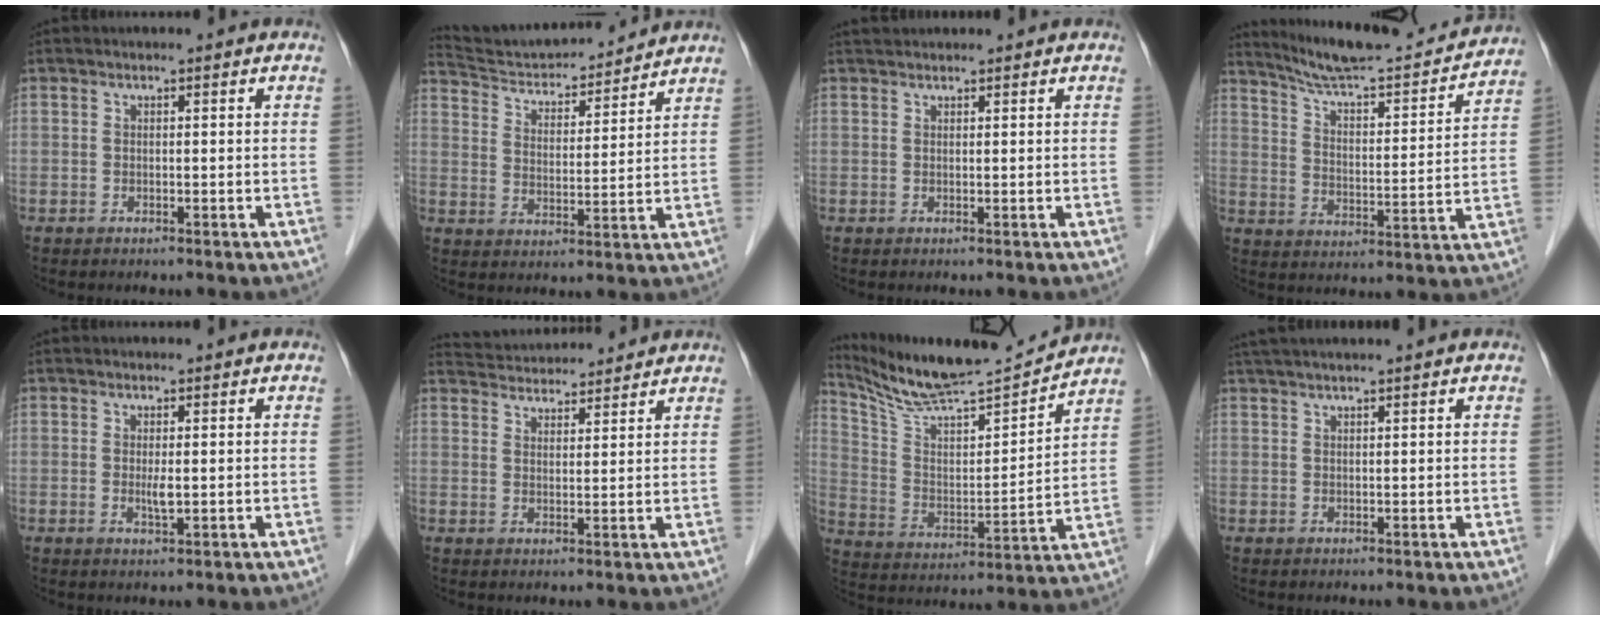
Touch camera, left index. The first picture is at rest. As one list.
[{"total": 13.3, "force": [12.8, 1.6, 3.1], "torque": [-0.055, 0.004, 0.210]}, {"total": 1.1, "force": [1.0, 0.2, 0.2], "torque": [-0.008, 0.015, 0.023]}, {"total": 17.7, "force": [16.5, -0.5, 6.2], "torque": [-0.121, -0.024, 0.279]}, {"total": 1.6, "force": [-0.6, 0.1, 1.5], "torque": [-0.033, -0.010, -0.006]}, {"total": 8.7, "force": [8.5, 1.3, 1.6], "torque": [-0.031, 0.022, 0.127]}, {"total": 15.8, "force": [15.0, -0.1, 5.0], "torque": [-0.101, -0.012, 0.262]}, {"total": 6.3, "force": [5.2, -0.4, 3.6], "torque": [-0.056, 0.031, 0.083]}]